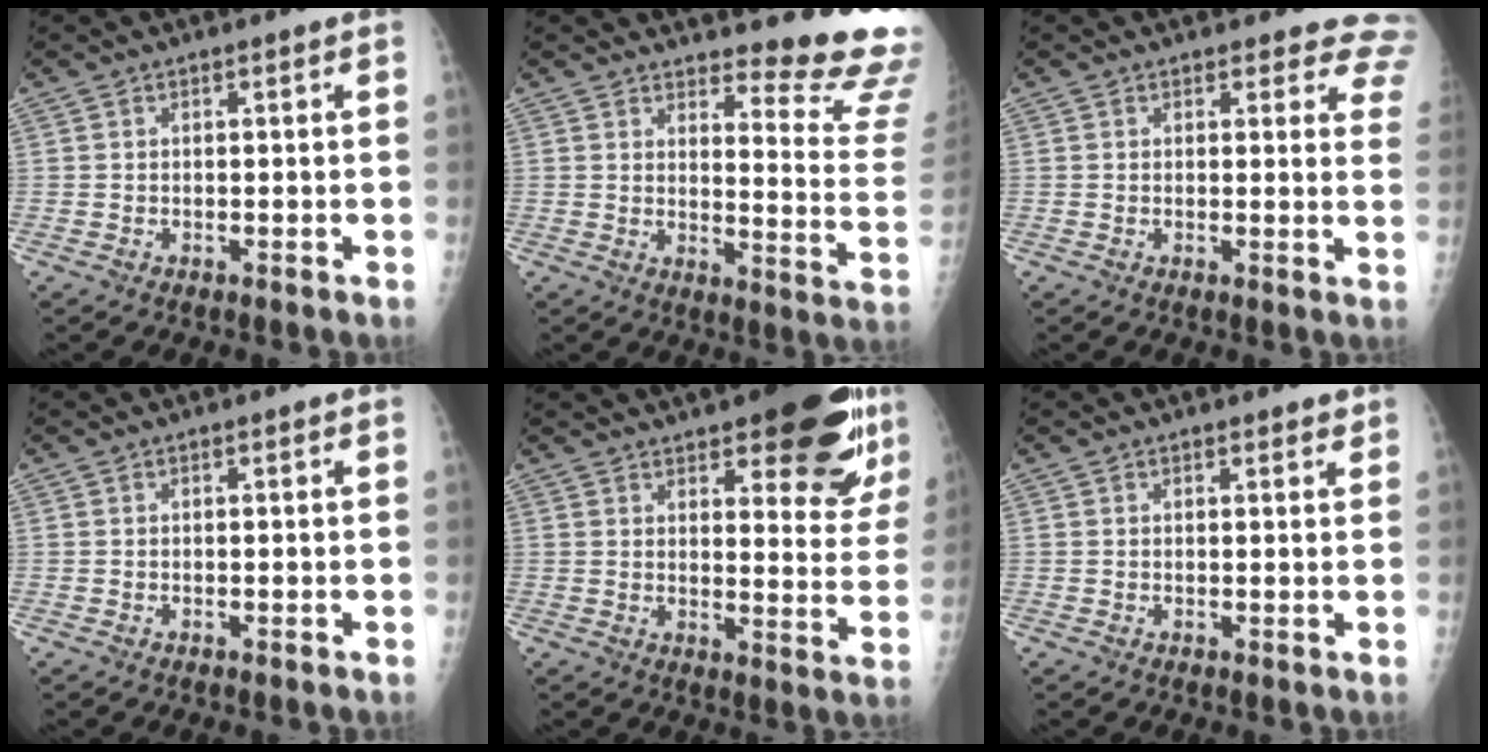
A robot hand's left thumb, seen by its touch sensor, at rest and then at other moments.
{"total": 15.7, "force": [14.5, 2.1, 5.7], "torque": [-0.040, -0.173, 0.159]}
{"total": 8.8, "force": [8.0, 3.5, 1.2], "torque": [0.043, -0.036, 0.052]}
{"total": 0.0}
{"total": 19.5, "force": [12.2, 6.4, 13.7], "torque": [-0.139, -0.060, 0.148]}
{"total": 1.3, "force": [1.1, 0.5, 0.4], "torque": [0.001, -0.006, 0.012]}